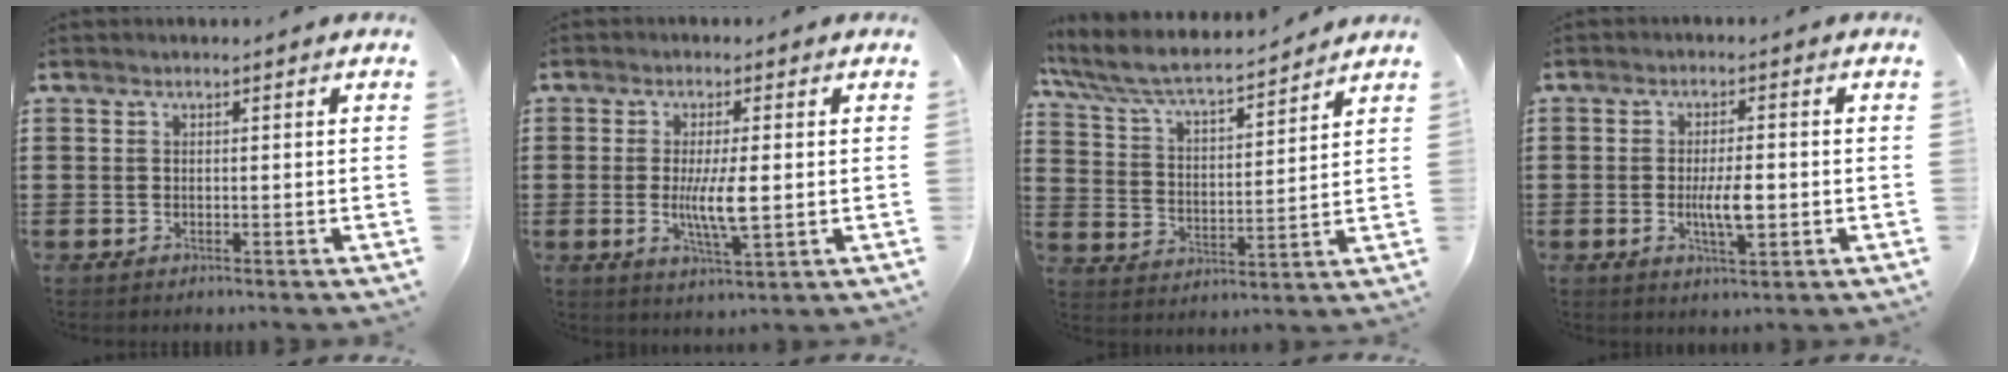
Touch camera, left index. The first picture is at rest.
{"total": 6.7, "force": [-0.4, 1.4, 6.6], "torque": [-0.135, -0.010, -0.013]}
{"total": 6.6, "force": [5.9, 0.9, 2.9], "torque": [-0.081, -0.037, 0.096]}
{"total": 5.5, "force": [-0.7, 1.8, 5.2], "torque": [-0.096, 0.001, -0.014]}